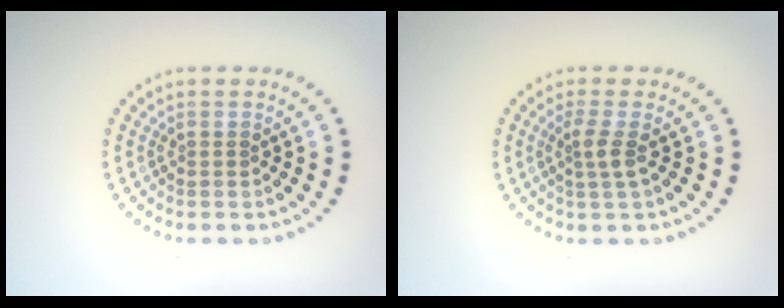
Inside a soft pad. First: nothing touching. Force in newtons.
{"total": 1.8, "press": 1.4, "slide": 1.2}